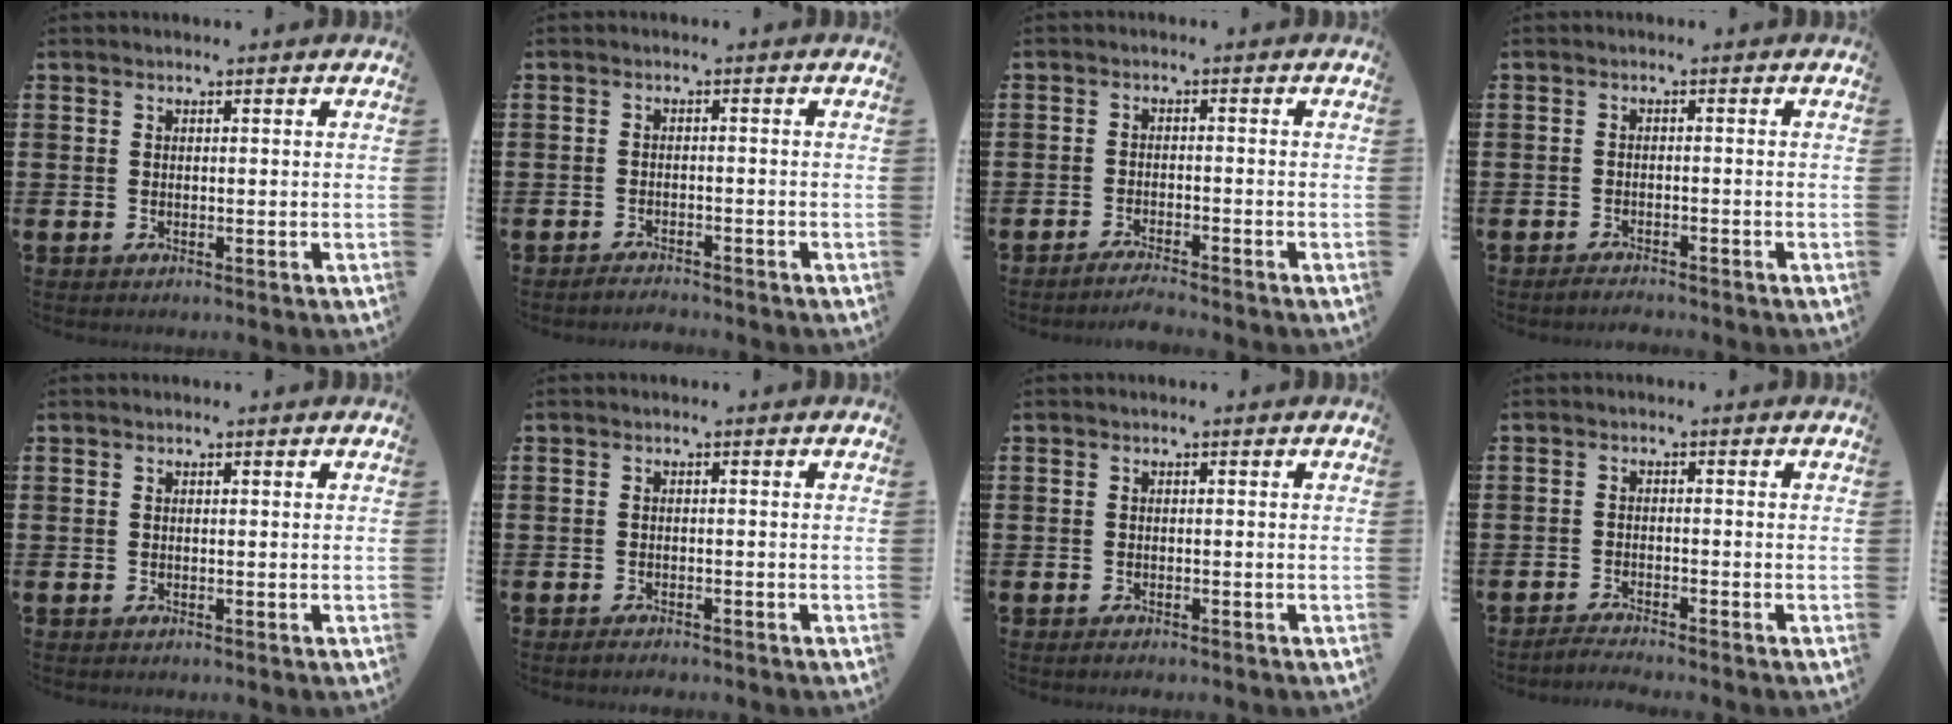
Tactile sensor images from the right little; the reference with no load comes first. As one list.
[{"total": 1.6, "force": [-1.6, 0.0, 0.0], "torque": [-0.004, 0.003, -0.033]}, {"total": 2.2, "force": [-2.1, -0.1, 0.6], "torque": [-0.010, 0.003, -0.041]}, {"total": 1.4, "force": [-1.4, 0.0, 0.0], "torque": [-0.004, 0.001, -0.029]}, {"total": 0.0}, {"total": 1.0, "force": [-1.0, 0.1, 0.2], "torque": [-0.007, -0.003, -0.019]}, {"total": 0.5, "force": [-0.5, 0.1, 0.2], "torque": [-0.005, -0.004, -0.009]}, {"total": 1.7, "force": [-1.6, -0.2, 0.2], "torque": [-0.003, 0.002, -0.032]}]